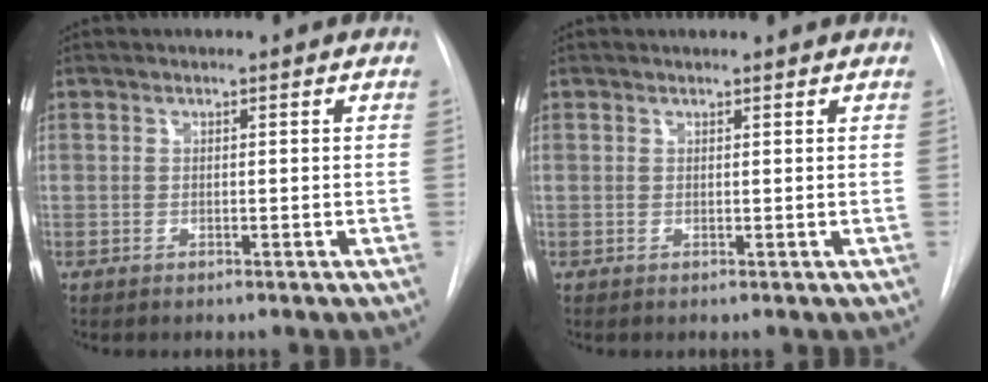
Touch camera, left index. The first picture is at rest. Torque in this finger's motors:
{"motor_torque": [0.21, -0.32, -0.24, 0.00]}